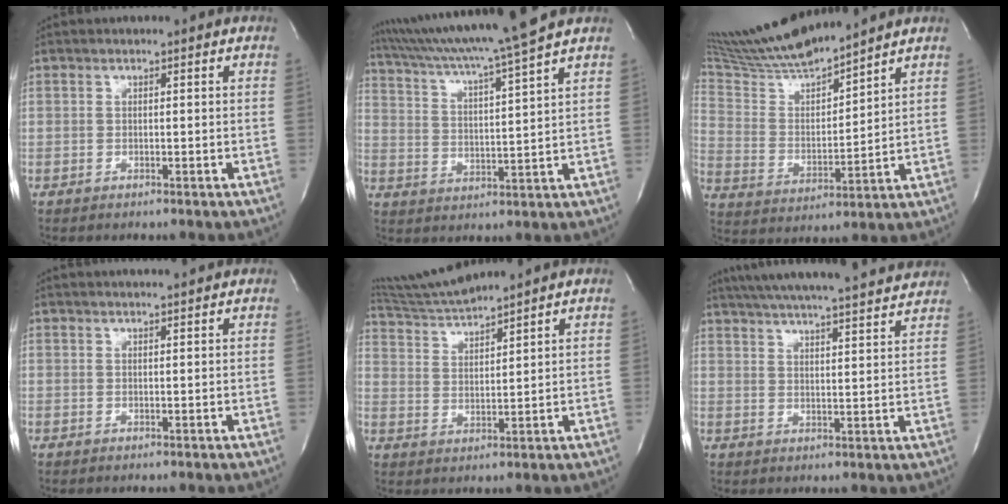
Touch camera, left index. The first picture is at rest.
{"total": 14.9, "force": [13.0, -2.5, 6.9], "torque": [-0.125, -0.014, 0.202]}
{"total": 16.1, "force": [14.9, 0.8, 6.3], "torque": [-0.124, -0.001, 0.280]}
{"total": 4.0, "force": [3.8, 0.0, 1.4], "torque": [-0.018, 0.016, 0.043]}
{"total": 7.6, "force": [7.3, -1.3, 1.7], "torque": [-0.047, 0.007, 0.150]}
{"total": 23.8, "force": [21.8, 2.2, 9.4], "torque": [-0.161, 0.002, 0.286]}